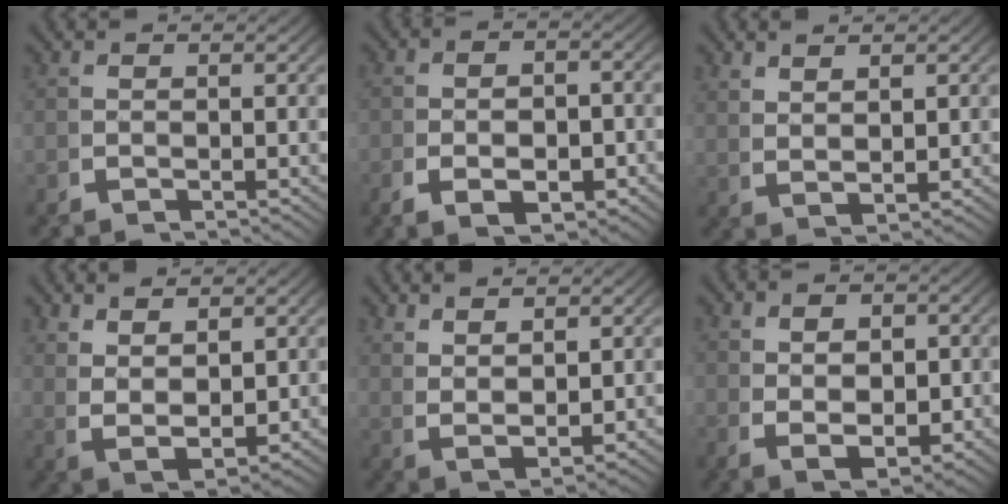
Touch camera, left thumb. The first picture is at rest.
{"total": 4.3, "force": [-1.3, 2.6, 3.2], "torque": [-0.050, -0.015, -0.017]}
{"total": 2.2, "force": [1.8, 0.2, 1.2], "torque": [-0.020, -0.001, 0.048]}
{"total": 4.9, "force": [1.0, 2.9, 3.8], "torque": [-0.086, -0.022, 0.039]}
{"total": 3.5, "force": [1.8, 1.6, 2.5], "torque": [-0.051, -0.009, 0.049]}
{"total": 5.6, "force": [-0.3, 3.8, 4.1], "torque": [-0.081, -0.027, 0.012]}